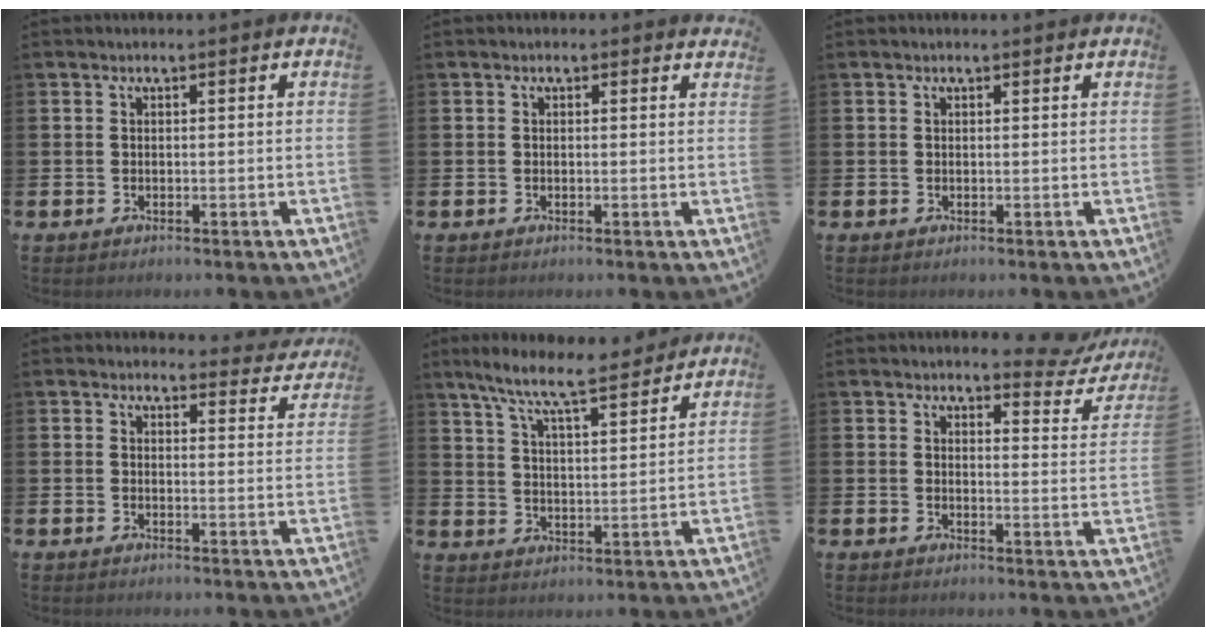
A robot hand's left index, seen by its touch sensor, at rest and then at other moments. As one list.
[{"total": 0.0}, {"total": 0.0}, {"total": 2.7, "force": [2.5, 0.9, 0.1], "torque": [0.009, -0.021, 0.039]}, {"total": 8.6, "force": [7.7, 0.9, 3.7], "torque": [-0.091, -0.045, 0.134]}, {"total": 3.6, "force": [3.4, 1.0, 0.8], "torque": [-0.005, -0.025, 0.053]}]